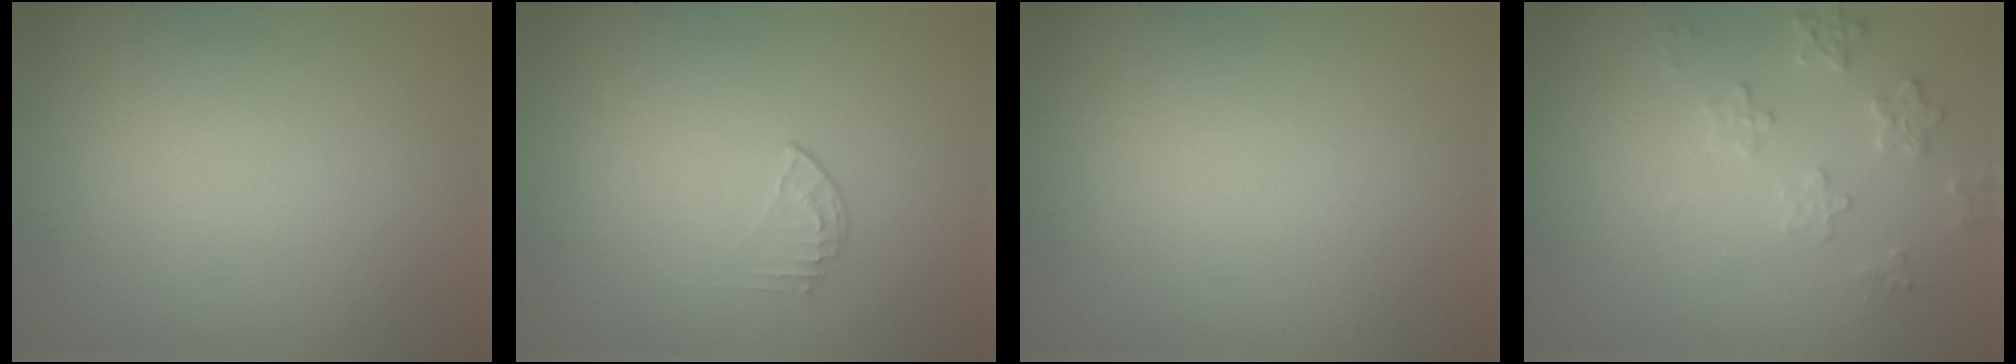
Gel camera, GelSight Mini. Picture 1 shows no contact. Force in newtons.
{"total": 0.8, "press": 0.6, "slide": 0.6}
{"total": 0.0}
{"total": 2.5, "press": 2.4, "slide": 0.6}